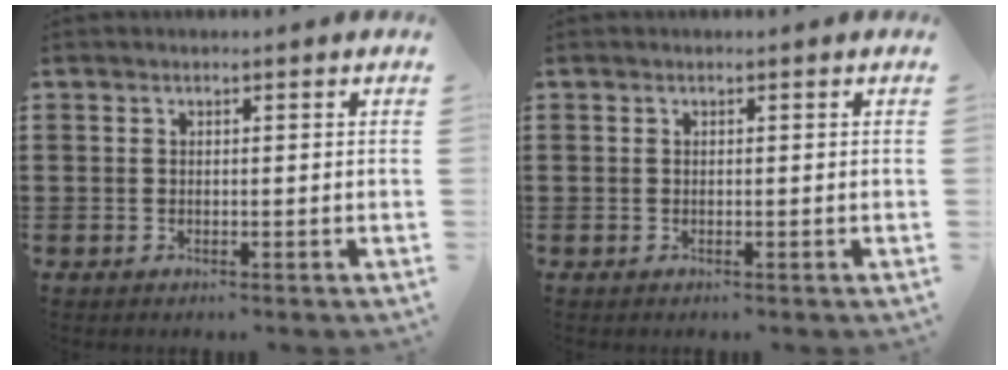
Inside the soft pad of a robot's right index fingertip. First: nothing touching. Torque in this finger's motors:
{"motor_torque": [-0.73, 1.41, 0.00, 0.00]}